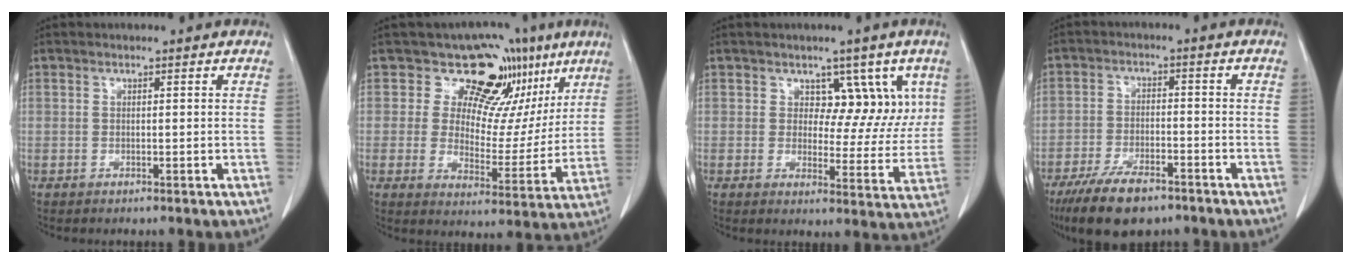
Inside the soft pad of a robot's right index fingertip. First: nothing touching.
{"total": 12.9, "force": [8.6, 8.4, 4.6], "torque": [-0.042, 0.004, 0.102]}
{"total": 7.6, "force": [3.9, 5.0, 4.2], "torque": [-0.023, 0.006, 0.055]}
{"total": 9.9, "force": [-7.1, 3.6, 5.9], "torque": [-0.107, -0.013, -0.122]}